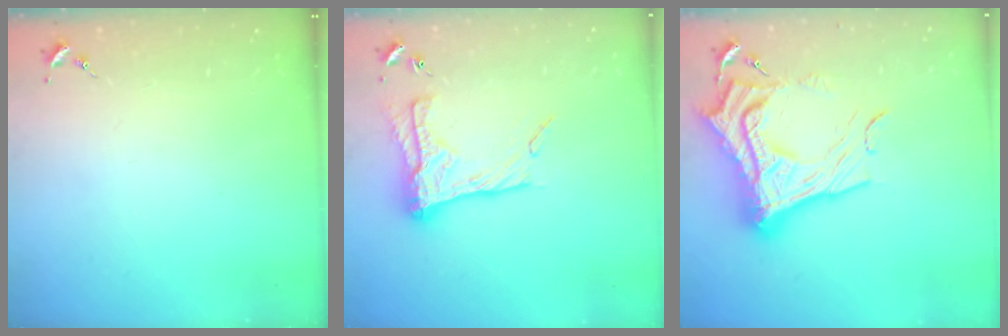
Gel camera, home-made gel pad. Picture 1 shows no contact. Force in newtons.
{"total": 16.9, "press": 16.8, "slide": 1.5}
{"total": 23.9, "press": 23.8, "slide": 2.1}